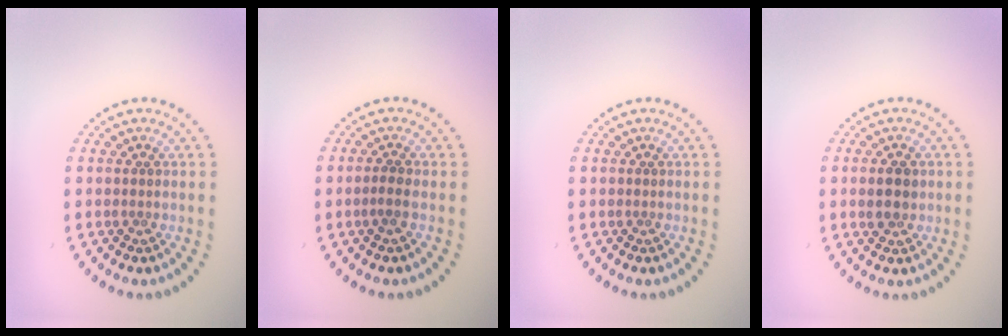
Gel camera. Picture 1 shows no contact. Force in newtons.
{"total": 0.6, "press": 0.4, "slide": 0.5}
{"total": 0.0}
{"total": 2.2, "press": 2.2, "slide": 0.1}